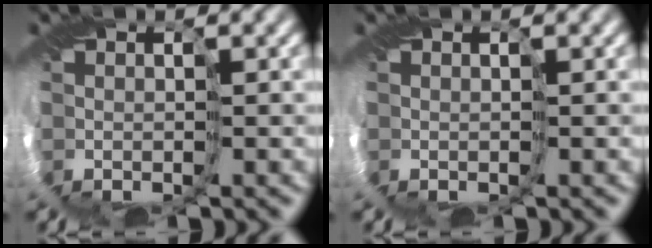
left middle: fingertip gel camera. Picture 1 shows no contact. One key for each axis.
{"total": 0.0}